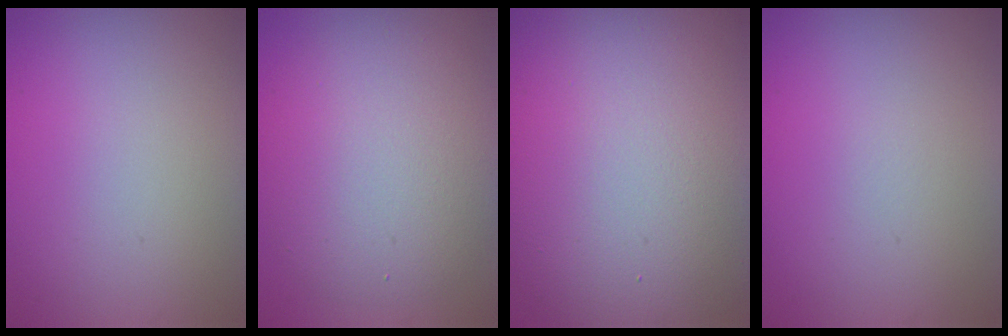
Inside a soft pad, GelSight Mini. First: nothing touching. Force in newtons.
{"total": 7.1, "press": 7.0, "slide": 0.5}
{"total": 16.9, "press": 16.9, "slide": 0.6}
{"total": 0.0}